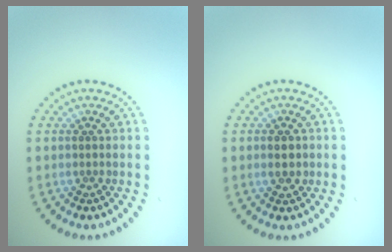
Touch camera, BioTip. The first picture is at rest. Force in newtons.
{"total": 2.0, "press": 2.0, "slide": 0.2}